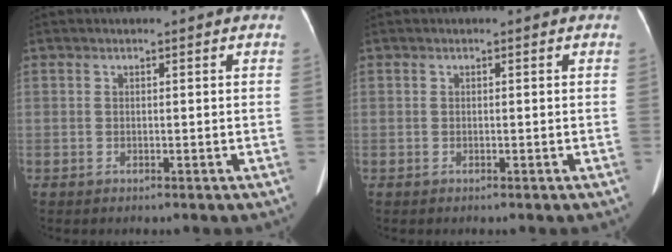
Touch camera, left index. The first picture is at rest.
{"total": 0.0}